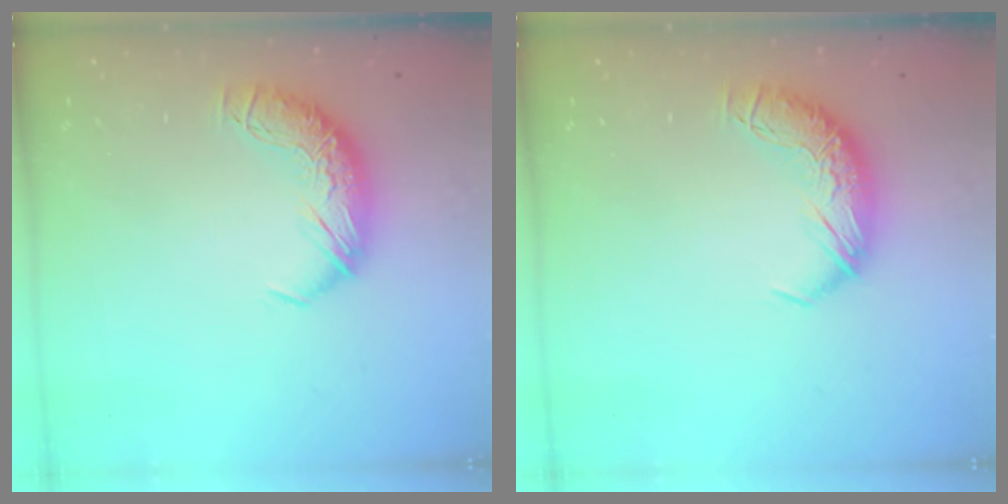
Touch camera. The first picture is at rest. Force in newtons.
{"total": 0.0}